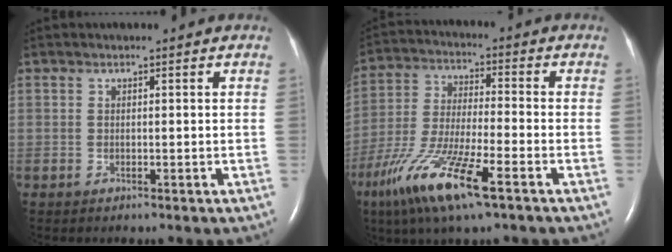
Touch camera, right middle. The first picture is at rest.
{"total": 13.7, "force": [-7.6, 1.5, 11.3], "torque": [-0.236, -0.030, -0.141]}